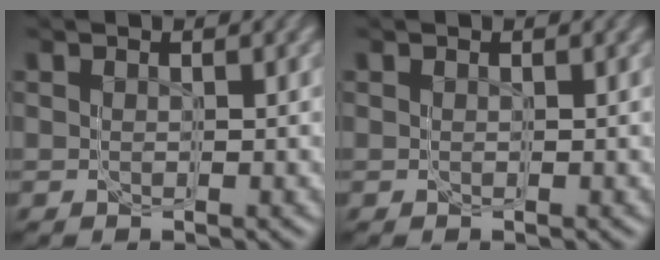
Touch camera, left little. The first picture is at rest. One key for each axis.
{"total": 0.0}